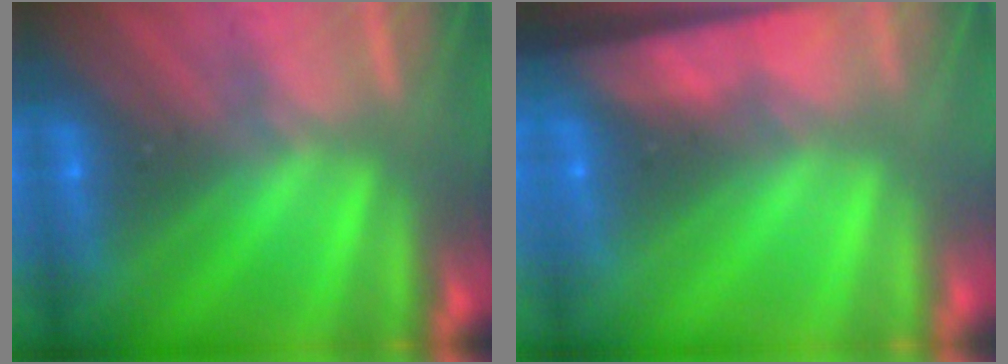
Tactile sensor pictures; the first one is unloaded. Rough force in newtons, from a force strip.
{"total": 7.7}